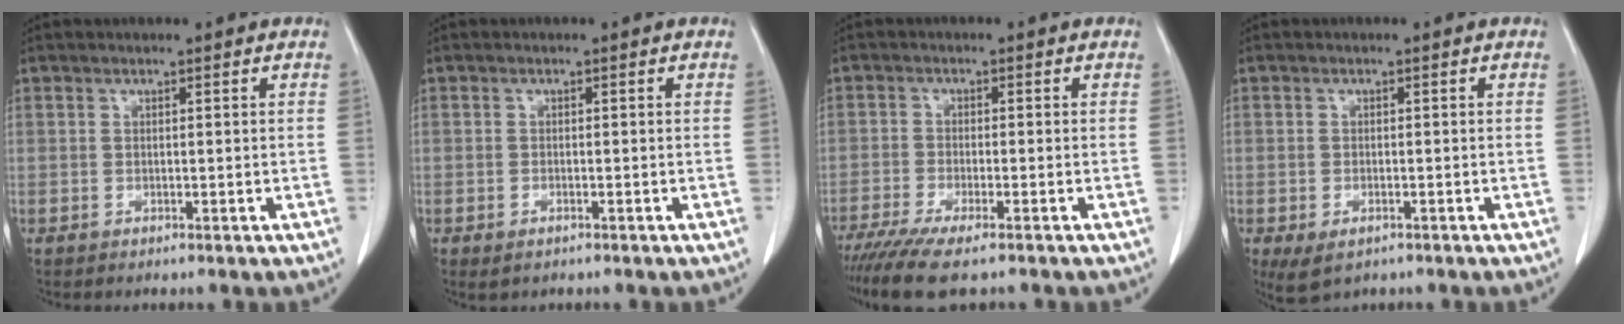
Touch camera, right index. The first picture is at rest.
{"total": 1.3, "force": [-0.8, 0.6, 0.9], "torque": [-0.015, -0.001, -0.005]}
{"total": 8.9, "force": [-6.9, 0.8, 5.5], "torque": [-0.087, -0.021, -0.111]}
{"total": 3.9, "force": [-2.2, 2.1, 2.5], "torque": [-0.048, -0.008, -0.025]}